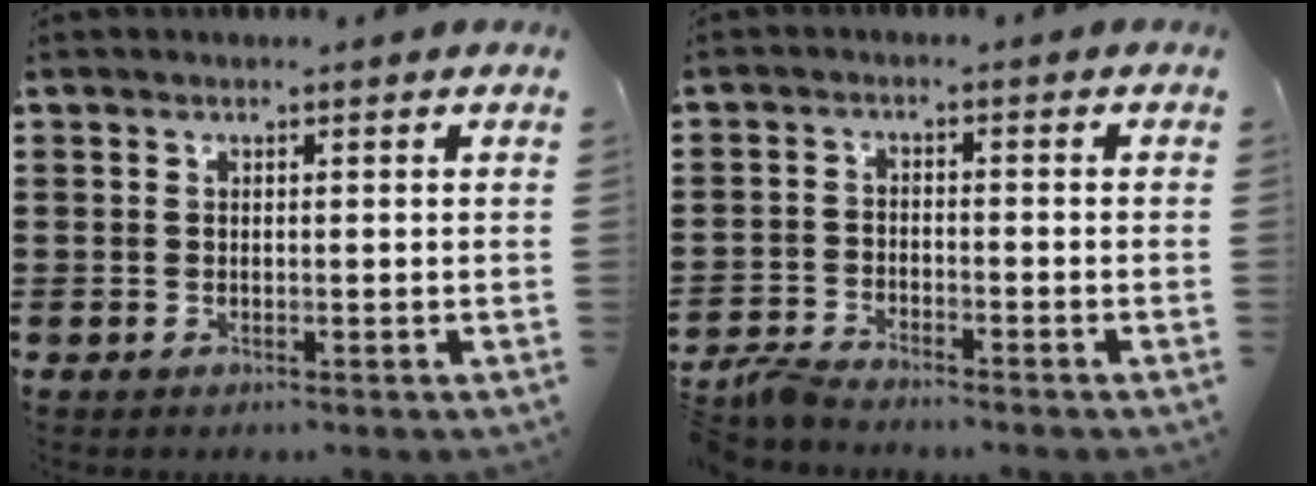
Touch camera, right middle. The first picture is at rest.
{"total": 3.3, "force": [-3.1, 0.4, 0.8], "torque": [-0.037, 0.000, -0.071]}